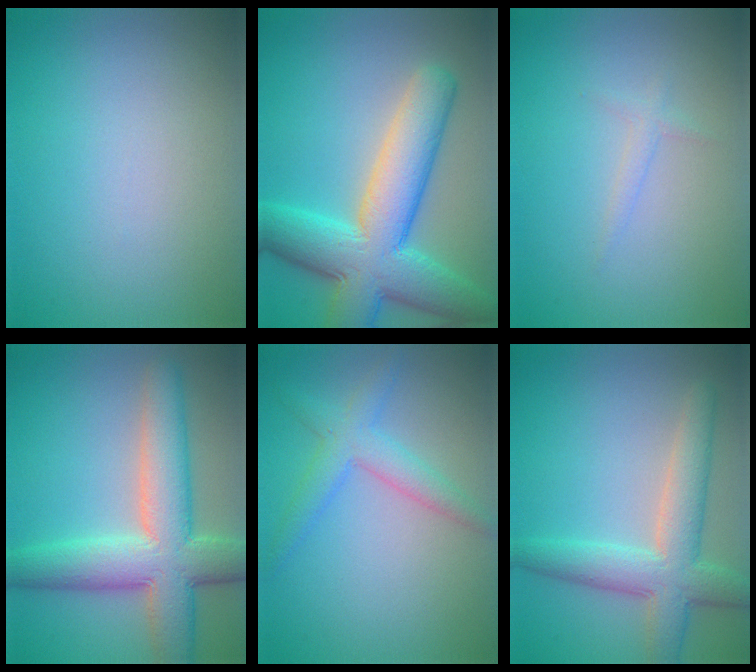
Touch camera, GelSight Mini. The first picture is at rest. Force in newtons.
{"total": 10.4, "press": 10.4, "slide": 0.4}
{"total": 0.9, "press": 0.9, "slide": 0.1}
{"total": 8.8, "press": 8.8, "slide": 0.5}
{"total": 3.2, "press": 3.1, "slide": 0.2}
{"total": 5.6, "press": 5.6, "slide": 0.4}